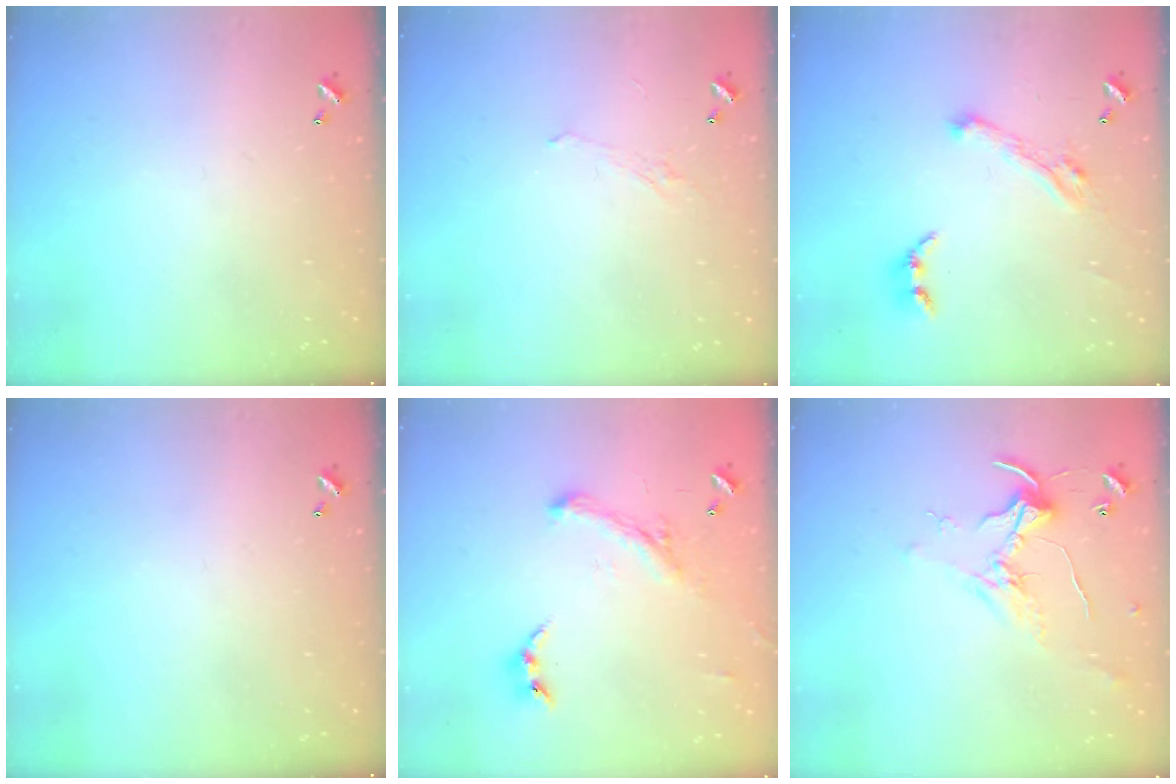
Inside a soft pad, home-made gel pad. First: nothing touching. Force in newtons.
{"total": 0.9, "press": 0.7, "slide": 0.6}
{"total": 6.6, "press": 6.5, "slide": 1.5}
{"total": 0.0}
{"total": 1.5, "press": 1.4, "slide": 0.3}
{"total": 1.6, "press": 1.5, "slide": 0.5}